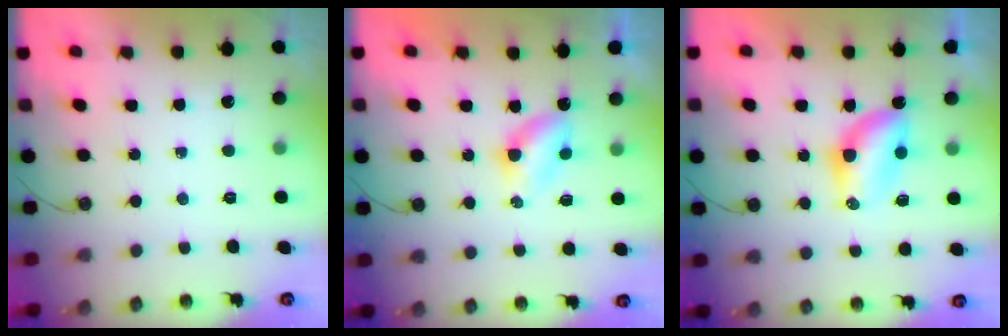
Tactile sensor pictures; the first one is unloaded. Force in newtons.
{"total": 3.8, "press": 3.7, "slide": 0.5}
{"total": 6.3, "press": 6.3, "slide": 0.2}